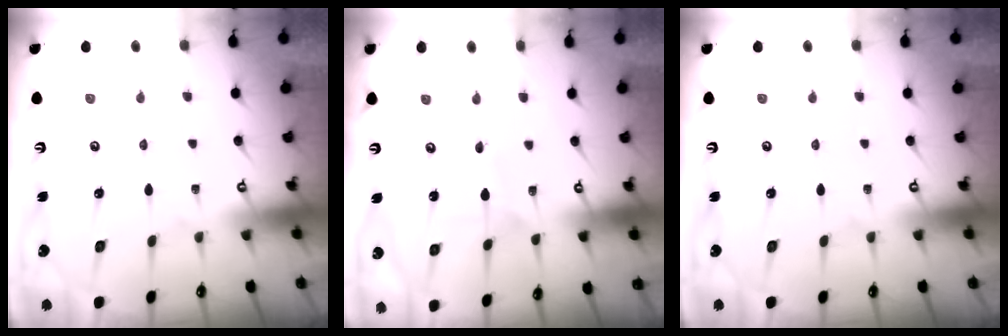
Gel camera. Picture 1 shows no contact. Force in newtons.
{"total": 3.2, "press": 3.1, "slide": 0.3}
{"total": 0.0}